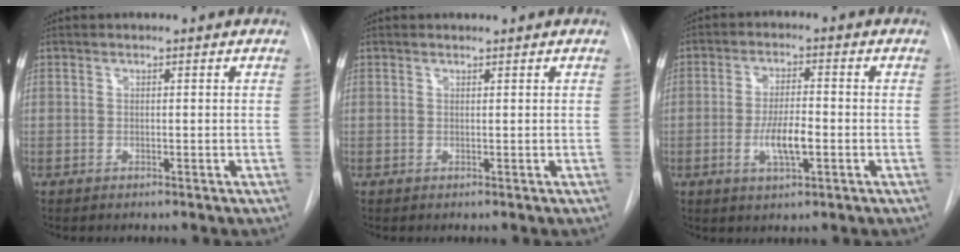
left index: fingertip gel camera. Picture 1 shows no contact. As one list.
[{"total": 0.0}, {"total": 6.1, "force": [-1.7, 1.5, 5.6], "torque": [-0.108, -0.003, -0.028]}]